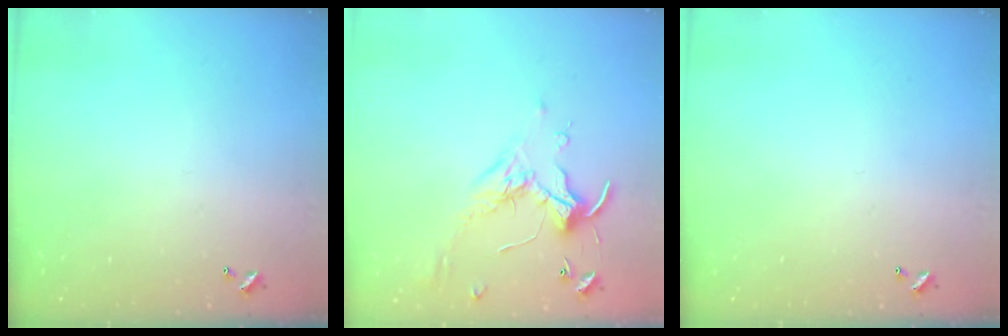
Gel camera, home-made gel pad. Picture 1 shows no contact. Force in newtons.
{"total": 0.5, "press": 0.4, "slide": 0.4}
{"total": 0.0}